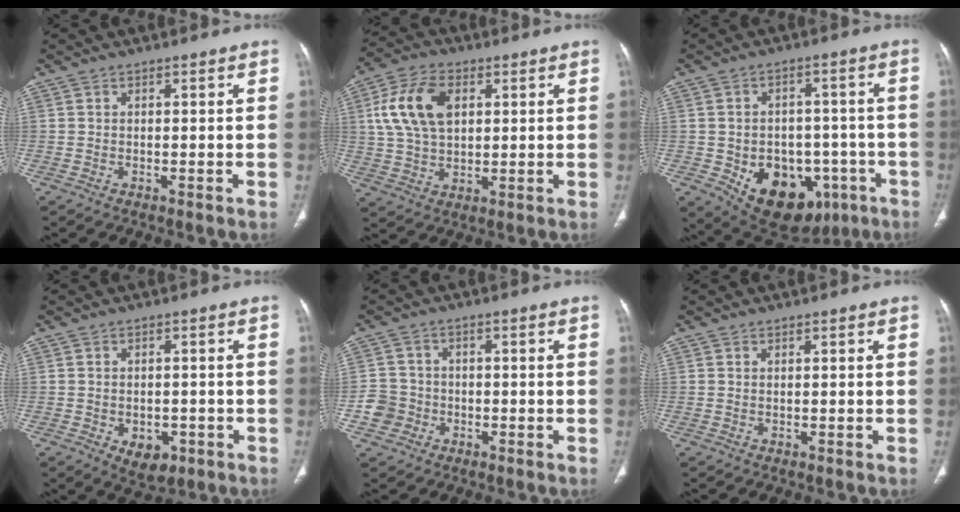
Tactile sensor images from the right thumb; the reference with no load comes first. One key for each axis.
{"total": 12.8, "fx": 3.4, "fy": 8.1, "fz": 9.3, "tx": -0.172, "ty": 0.006, "tz": 0.064}
{"total": 17.8, "fx": -6.4, "fy": 12.4, "fz": 11.0, "tx": -0.133, "ty": 0.024, "tz": -0.070}
{"total": 5.6, "fx": -2.1, "fy": 3.7, "fz": 3.6, "tx": -0.037, "ty": 0.007, "tz": -0.016}
{"total": 4.8, "fx": -1.6, "fy": 4.5, "fz": 0.7, "tx": 0.006, "ty": 0.018, "tz": -0.033}
{"total": 0.0}